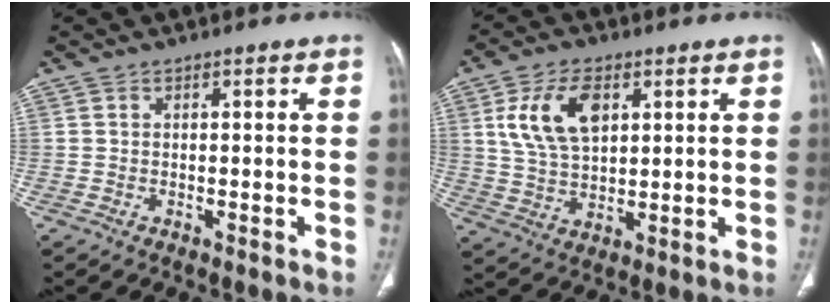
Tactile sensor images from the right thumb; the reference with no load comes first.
{"total": 11.5, "force": [3.9, 6.7, 8.5], "torque": [-0.151, -0.007, 0.079]}